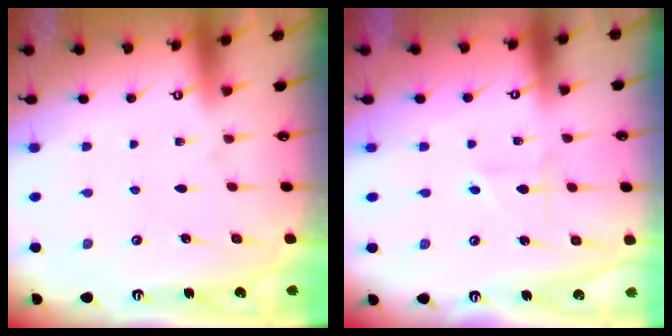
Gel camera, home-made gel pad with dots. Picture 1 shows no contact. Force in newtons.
{"total": 1.9, "press": 1.8, "slide": 0.4}